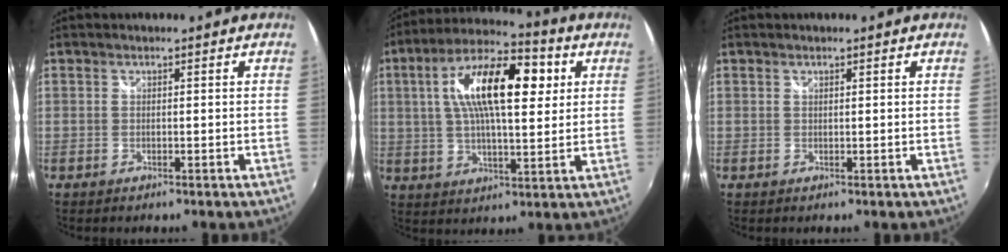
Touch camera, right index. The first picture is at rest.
{"total": 17.3, "force": [4.5, 6.3, 15.5], "torque": [-0.278, 0.029, 0.067]}
{"total": 0.0}